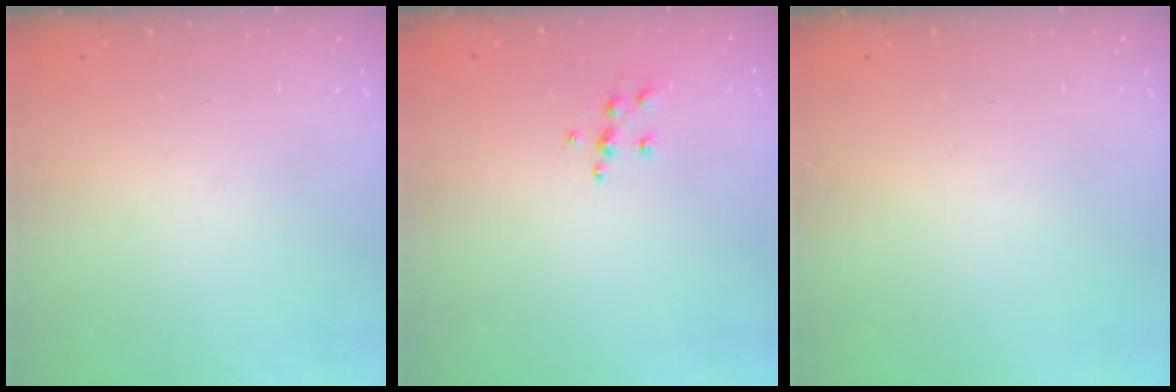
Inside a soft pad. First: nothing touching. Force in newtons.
{"total": 5.7, "press": 5.7, "slide": 0.6}
{"total": 0.0}